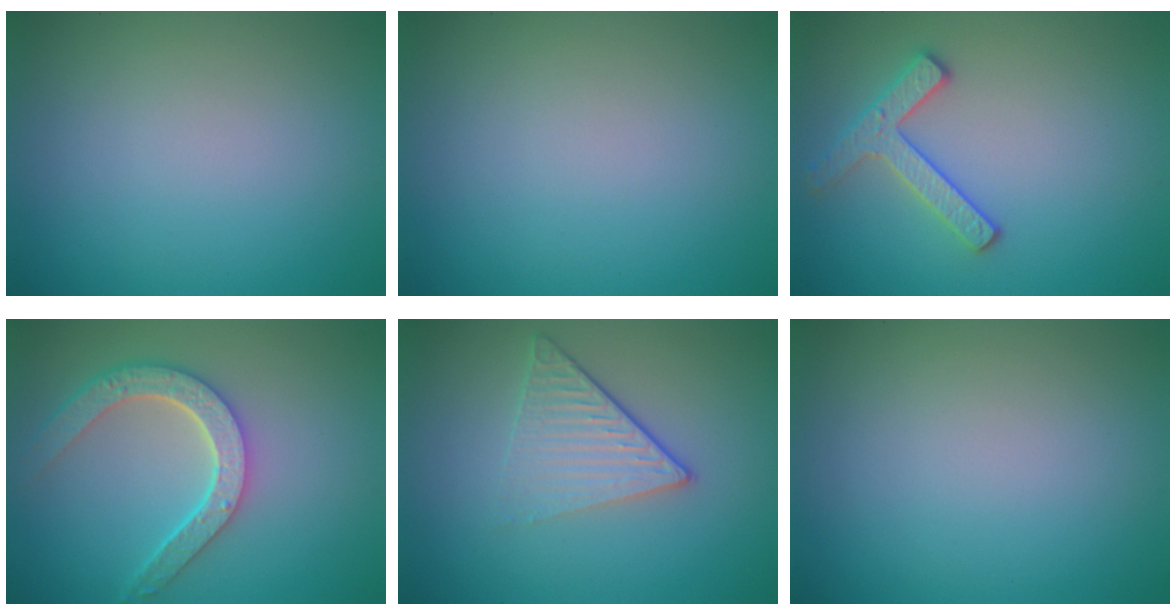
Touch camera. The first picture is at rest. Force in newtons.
{"total": 0.0}
{"total": 2.5, "press": 2.5, "slide": 0.4}
{"total": 4.8, "press": 3.9, "slide": 2.8}
{"total": 3.7, "press": 2.7, "slide": 2.6}
{"total": 0.0}